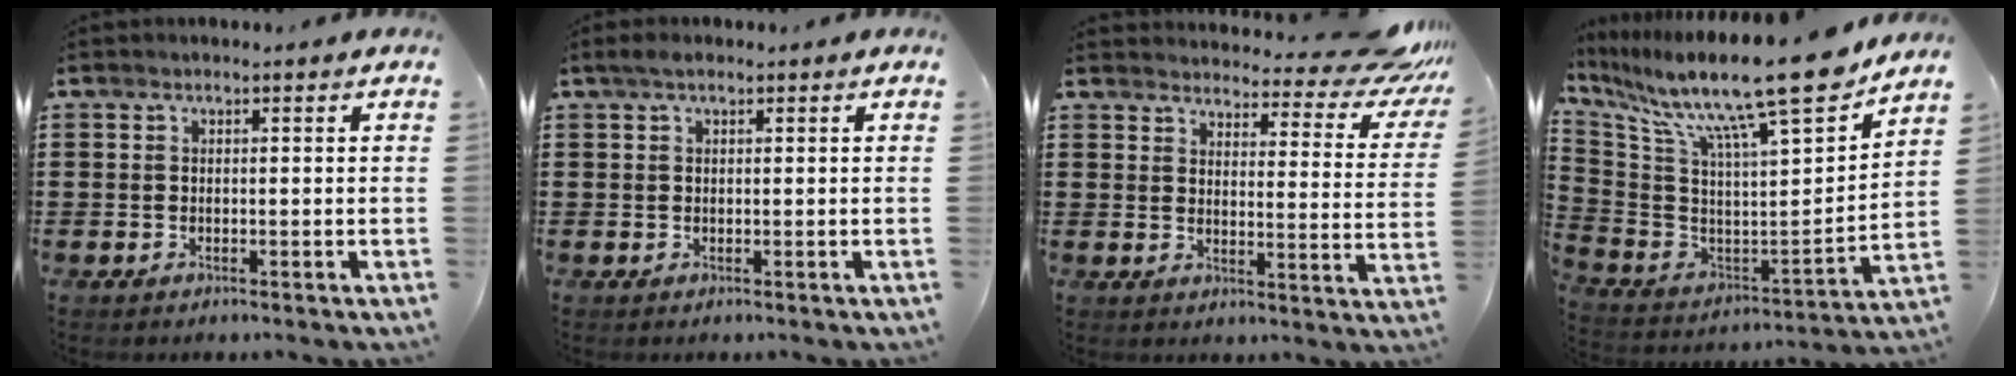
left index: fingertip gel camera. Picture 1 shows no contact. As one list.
[{"total": 1.1, "force": [0.6, 0.4, 0.8], "torque": [-0.016, 0.004, 0.009]}, {"total": 5.9, "force": [5.4, 1.0, 2.2], "torque": [-0.038, -0.047, 0.087]}, {"total": 15.5, "force": [12.9, -0.6, 8.6], "torque": [-0.171, -0.106, 0.199]}]